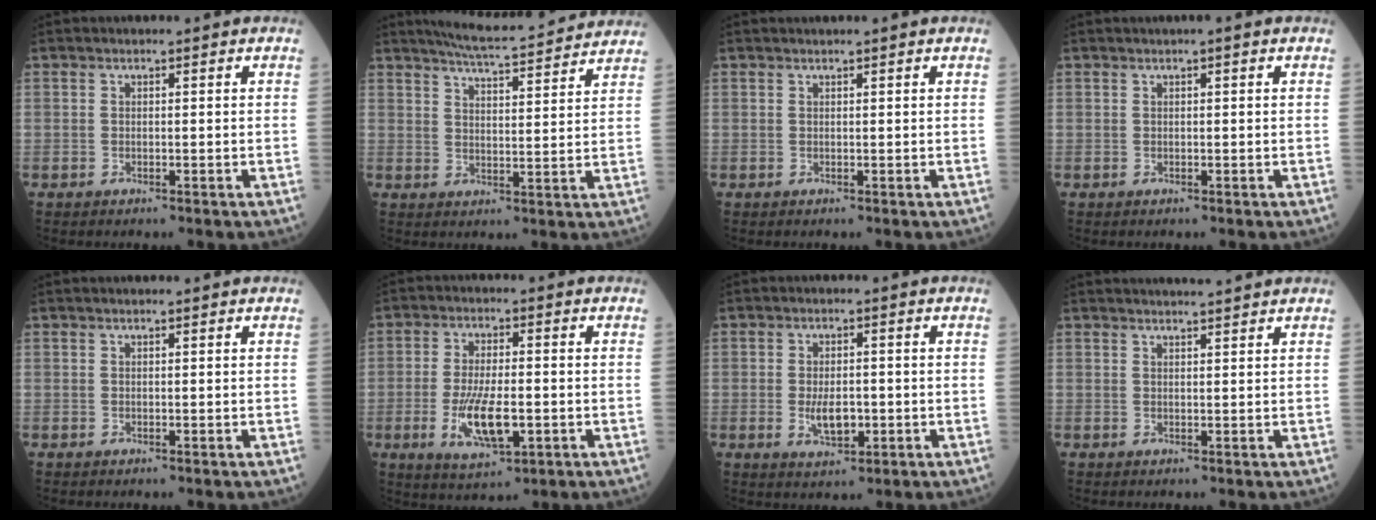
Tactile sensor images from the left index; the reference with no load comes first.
{"total": 13.4, "force": [12.6, 0.7, 4.6], "torque": [-0.077, 0.016, 0.166]}
{"total": 1.1, "force": [0.9, -0.2, 0.5], "torque": [-0.005, 0.014, 0.021]}
{"total": 0.6, "force": [0.3, 0.0, 0.6], "torque": [-0.008, 0.003, 0.004]}
{"total": 1.1, "force": [-1.0, -0.2, -0.4], "torque": [0.006, 0.006, -0.012]}
{"total": 8.7, "force": [-2.4, 2.8, 7.9], "torque": [-0.159, -0.014, -0.036]}
{"total": 4.5, "force": [-1.0, 2.1, 3.8], "torque": [-0.073, -0.005, -0.012]}
{"total": 4.7, "force": [4.4, -0.4, 1.6], "torque": [-0.020, 0.019, 0.055]}